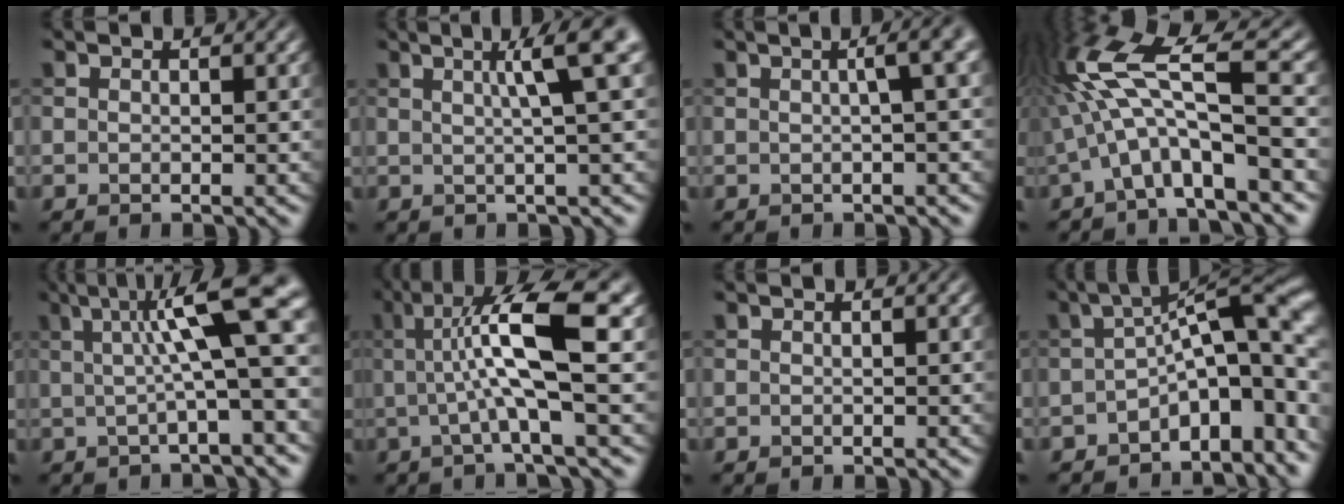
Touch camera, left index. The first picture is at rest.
{"total": 5.1, "force": [1.5, 0.7, 4.8], "torque": [-0.061, 0.017, 0.021]}
{"total": 4.8, "force": [1.0, 1.9, 4.3], "torque": [-0.026, 0.029, -0.001]}
{"total": 8.9, "force": [-1.2, 2.1, 8.6], "torque": [-0.163, 0.024, -0.032]}
{"total": 10.3, "force": [2.2, 2.1, 9.8], "torque": [-0.132, 0.022, 0.028]}
{"total": 9.1, "force": [1.4, 1.8, 8.9], "torque": [-0.135, 0.008, 0.020]}
{"total": 0.0}
{"total": 11.2, "force": [-2.9, 4.5, 9.9], "torque": [-0.119, 0.015, -0.055]}